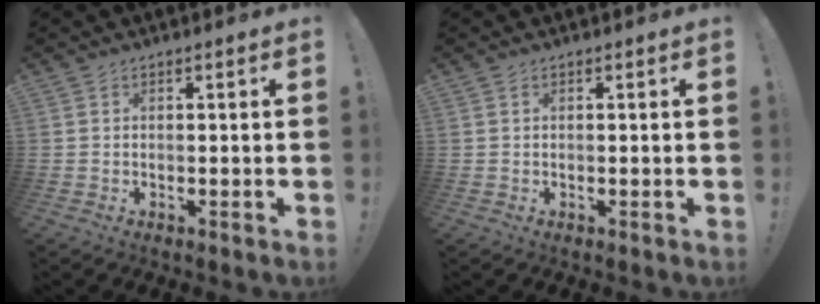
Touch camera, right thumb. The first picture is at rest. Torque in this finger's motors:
{"motor_torque": [0.07, -0.08, -0.01, 0.14, 0.04]}